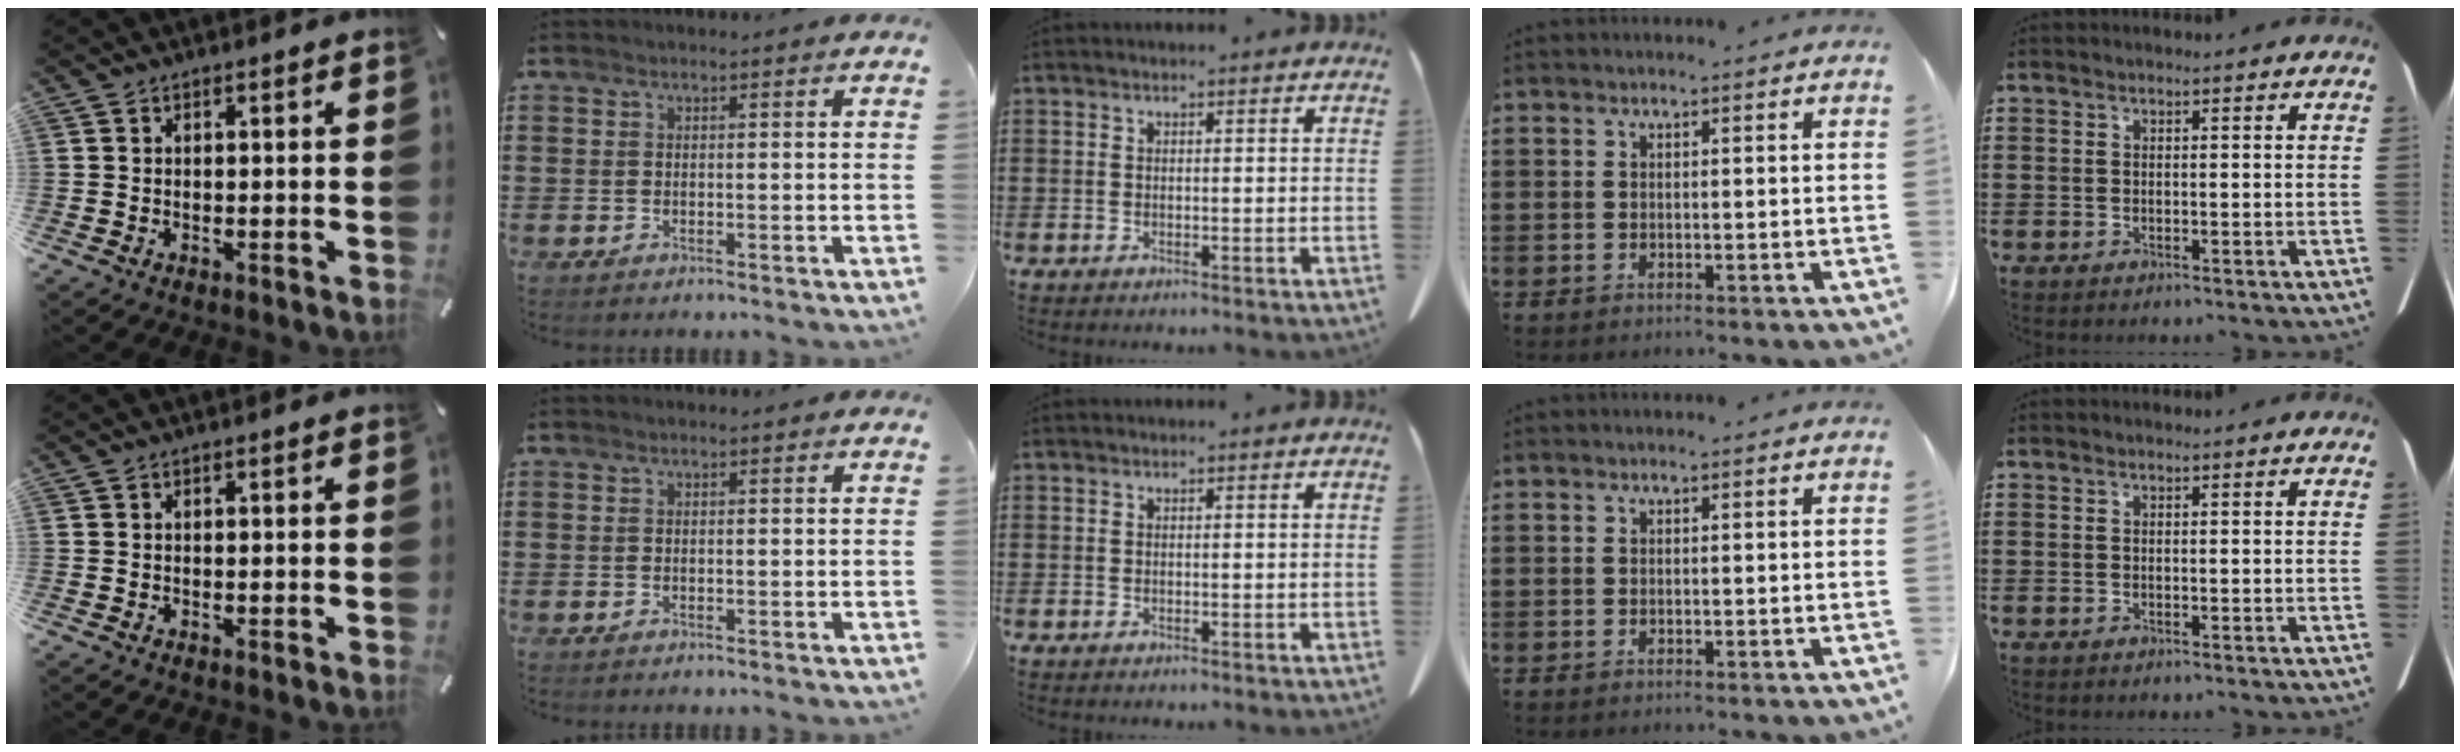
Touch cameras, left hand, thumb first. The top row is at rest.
{}